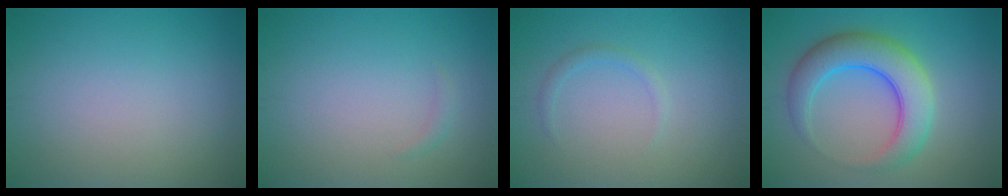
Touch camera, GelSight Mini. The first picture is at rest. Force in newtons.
{"total": 0.6, "press": 0.6, "slide": 0.0}
{"total": 1.0, "press": 1.0, "slide": 0.0}
{"total": 6.5, "press": 6.5, "slide": 0.2}